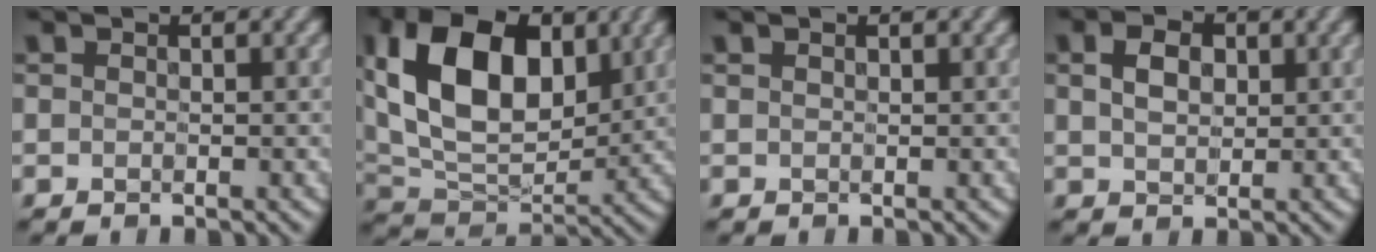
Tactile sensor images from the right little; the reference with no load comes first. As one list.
[{"total": 13.4, "force": [3.6, 8.5, 9.7], "torque": [-0.184, 0.013, 0.063]}, {"total": 0.6, "force": [0.4, 0.2, 0.4], "torque": [-0.003, 0.004, 0.002]}, {"total": 2.8, "force": [0.4, 1.9, 2.0], "torque": [-0.042, 0.002, 0.007]}]